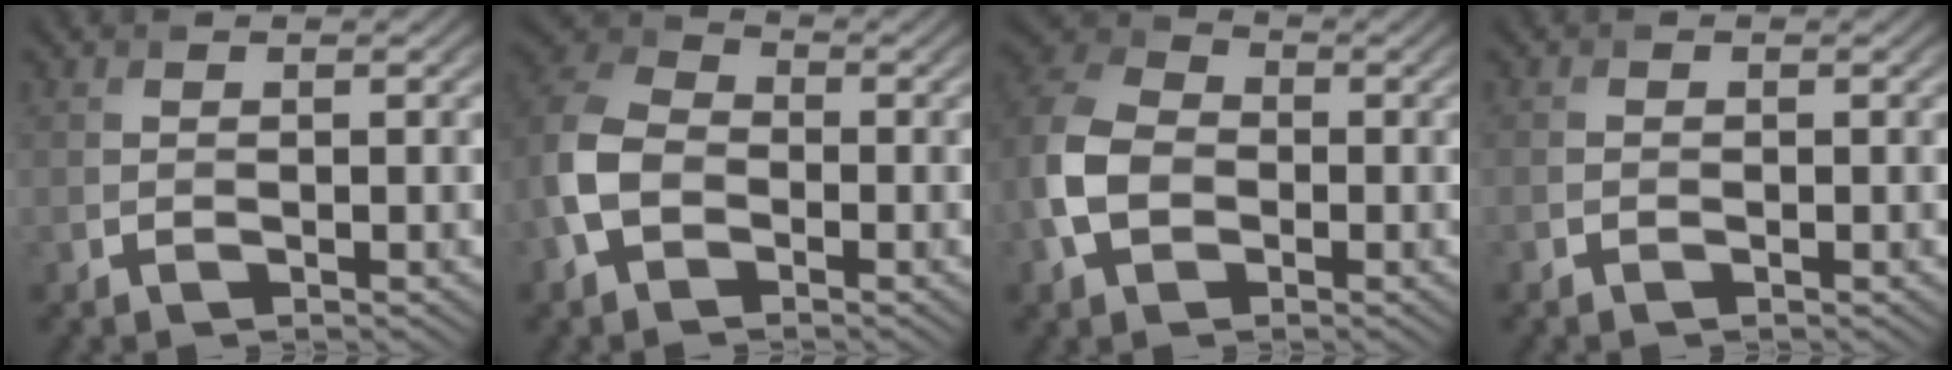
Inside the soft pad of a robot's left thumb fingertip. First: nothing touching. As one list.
[{"total": 7.8, "force": [-2.4, 5.4, 5.2], "torque": [-0.131, 0.004, -0.062]}, {"total": 8.5, "force": [-1.9, 6.0, 5.8], "torque": [-0.145, 0.004, -0.051]}, {"total": 0.6, "force": [-0.5, 0.3, 0.2], "torque": [-0.001, -0.002, -0.013]}]